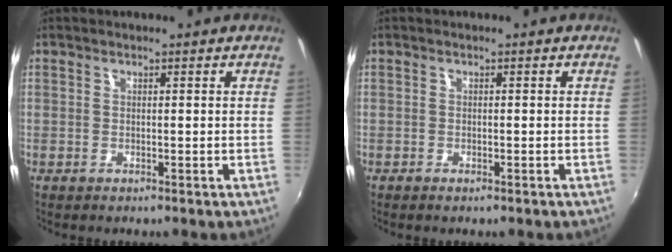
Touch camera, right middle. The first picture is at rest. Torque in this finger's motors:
{"motor_torque": [-0.12, 0.12, 0.02, -0.01]}